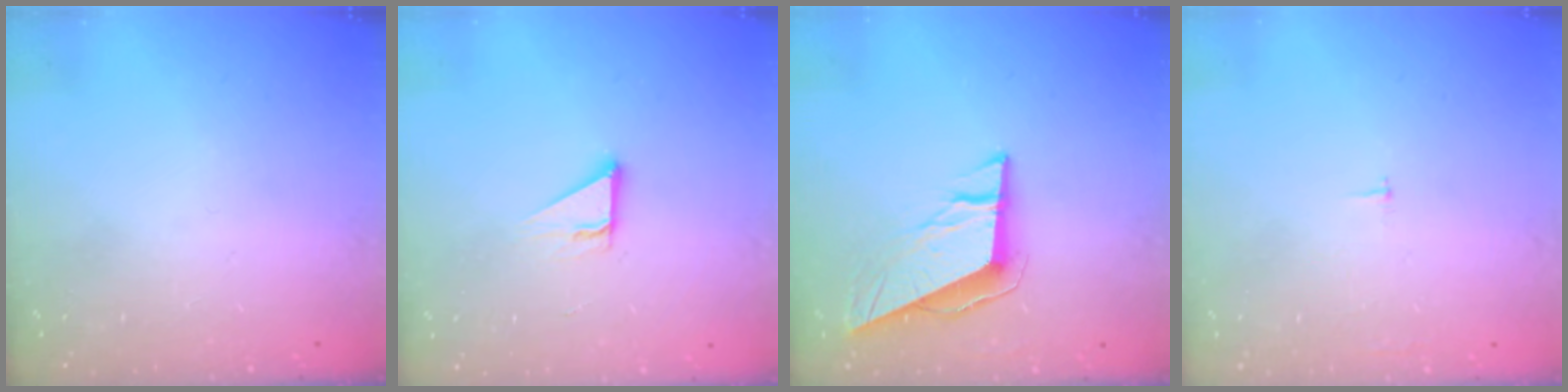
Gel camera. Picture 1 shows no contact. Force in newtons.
{"total": 3.3, "press": 3.3, "slide": 0.2}
{"total": 9.5, "press": 9.4, "slide": 1.7}
{"total": 2.1, "press": 2.1, "slide": 0.2}